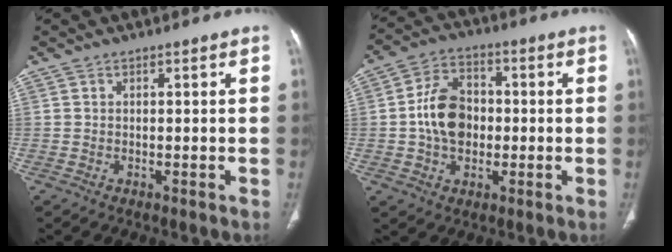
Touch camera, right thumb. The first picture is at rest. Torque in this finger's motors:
{"motor_torque": [1.34, 1.23, 1.24, -0.12, 0.17]}